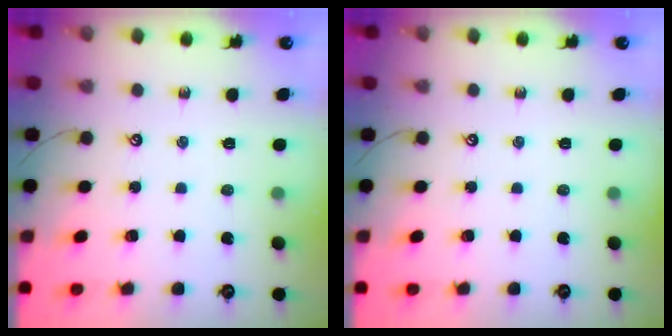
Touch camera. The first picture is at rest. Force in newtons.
{"total": 0.0}